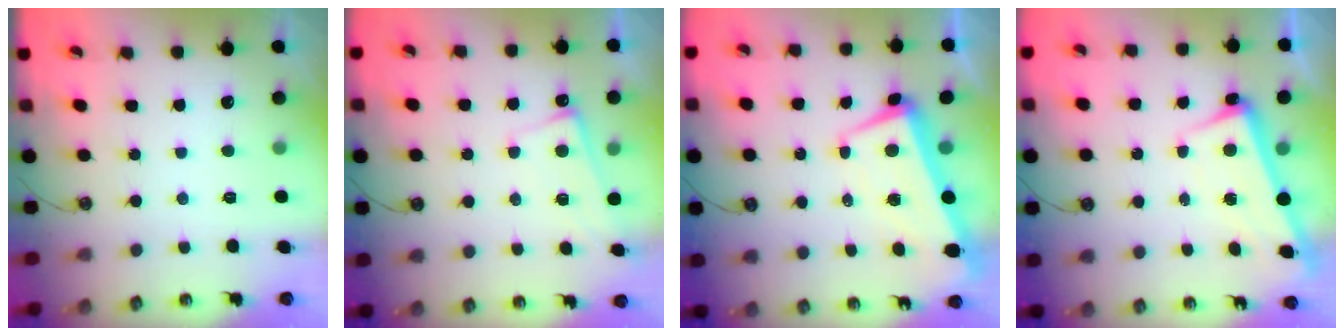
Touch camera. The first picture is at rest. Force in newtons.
{"total": 2.2, "press": 2.1, "slide": 0.4}
{"total": 3.8, "press": 3.1, "slide": 2.1}
{"total": 2.3, "press": 2.1, "slide": 0.9}